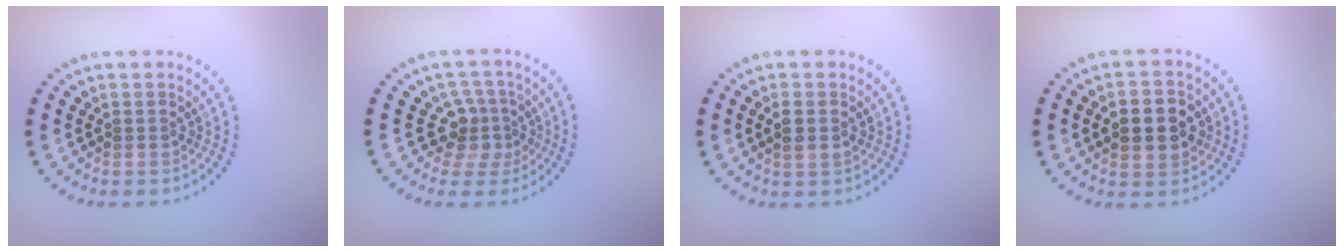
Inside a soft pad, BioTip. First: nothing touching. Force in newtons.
{"total": 3.1, "press": 2.2, "slide": 2.1}
{"total": 1.8, "press": 1.7, "slide": 0.6}
{"total": 4.5, "press": 4.5, "slide": 0.3}